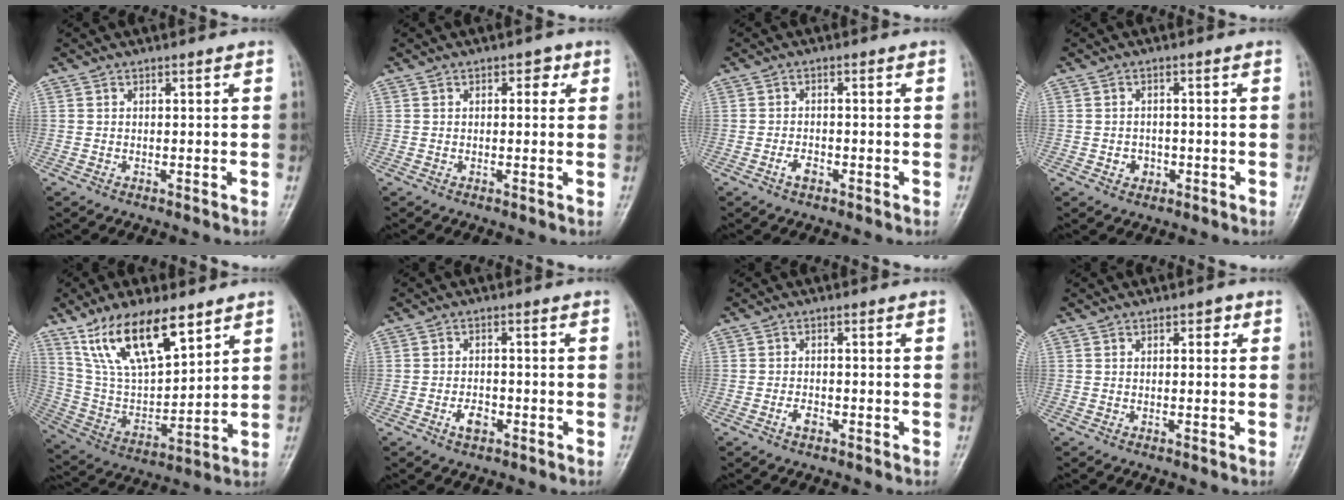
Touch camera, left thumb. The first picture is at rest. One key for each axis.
{"total": 2.5, "fx": 0.9, "fy": 1.5, "fz": 1.7, "tx": -0.005, "ty": 0.002, "tz": 0.006}
{"total": 2.3, "fx": -1.2, "fy": 1.3, "fz": 1.5, "tx": -0.024, "ty": 0.009, "tz": -0.023}
{"total": 2.7, "fx": -0.9, "fy": 2.2, "fz": 1.1, "tx": -0.002, "ty": 0.007, "tz": -0.010}
{"total": 17.6, "fx": 11.0, "fy": 6.9, "fz": 11.9, "tx": -0.188, "ty": -0.044, "tz": 0.221}
{"total": 3.3, "fx": -1.5, "fy": 1.9, "fz": 2.2, "tx": -0.032, "ty": 0.009, "tz": -0.026}
{"total": 2.0, "fx": -1.1, "fy": 1.1, "fz": 1.3, "tx": -0.020, "ty": 0.007, "tz": -0.021}
{"total": 1.7, "fx": 0.7, "fy": 1.0, "fz": 1.3, "tx": -0.007, "ty": 0.002, "tz": 0.007}